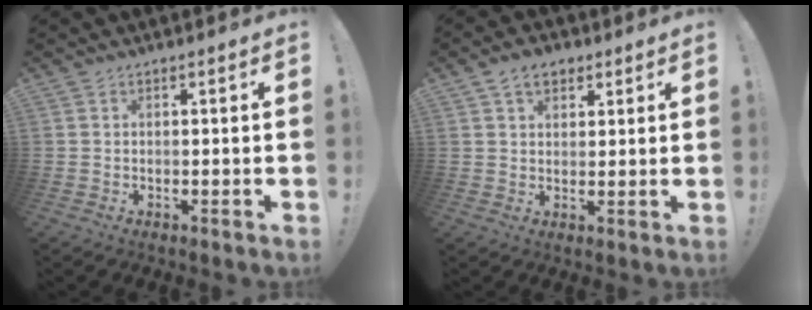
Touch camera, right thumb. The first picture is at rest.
{"total": 6.3, "force": [3.5, 4.2, 3.2], "torque": [-0.046, -0.007, 0.064]}